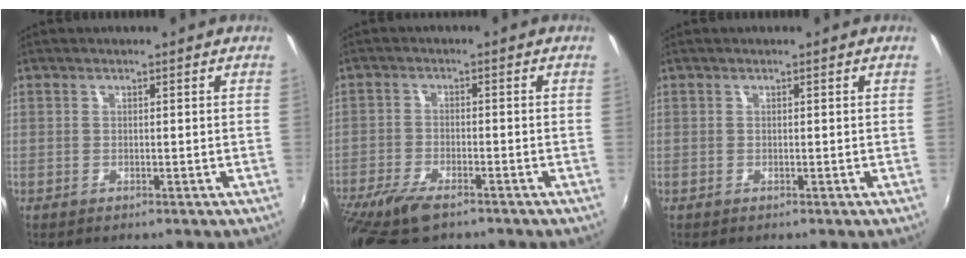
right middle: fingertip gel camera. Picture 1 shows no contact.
{"total": 11.8, "force": [-8.4, 4.4, 7.1], "torque": [-0.172, -0.038, -0.156]}
{"total": 0.0}